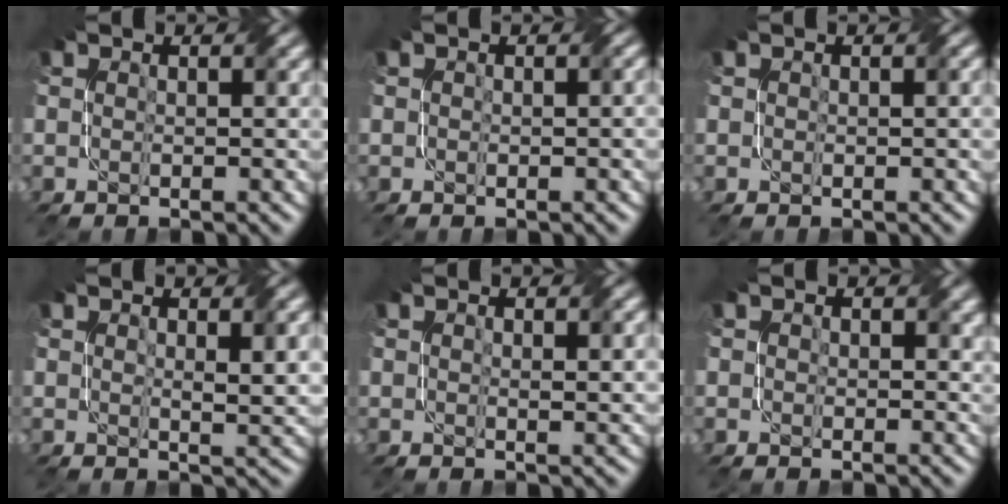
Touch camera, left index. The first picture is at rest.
{"total": 0.8, "force": [0.1, 0.5, 0.6], "torque": [-0.007, 0.000, 0.002]}
{"total": 0.6, "force": [0.3, 0.4, 0.3], "torque": [-0.005, 0.001, 0.004]}
{"total": 2.6, "force": [1.1, 0.6, 2.2], "torque": [-0.034, -0.003, 0.024]}
{"total": 1.4, "force": [0.7, 0.3, 1.2], "torque": [-0.015, -0.001, 0.015]}
{"total": 1.6, "force": [0.9, 1.2, 0.3], "torque": [-0.005, -0.004, 0.012]}